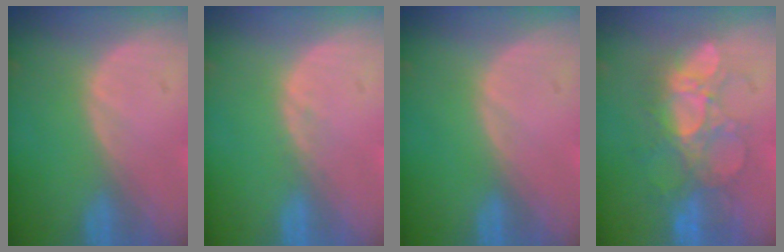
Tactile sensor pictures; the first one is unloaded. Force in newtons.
{"total": 0.6, "press": 0.6, "slide": 0.1}
{"total": 0.0}
{"total": 8.6, "press": 8.3, "slide": 2.4}